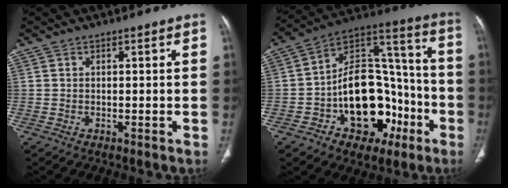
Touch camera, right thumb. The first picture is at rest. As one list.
[{"total": 22.6, "force": [-7.3, 14.5, 15.8], "torque": [-0.189, 0.068, -0.099]}]